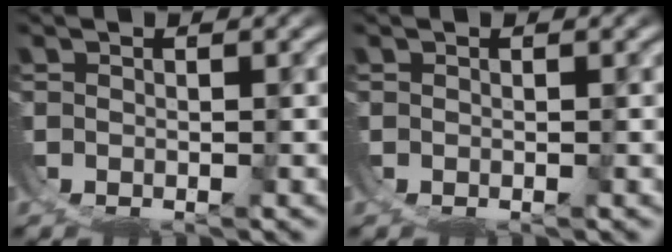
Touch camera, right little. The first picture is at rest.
{"total": 0.0}